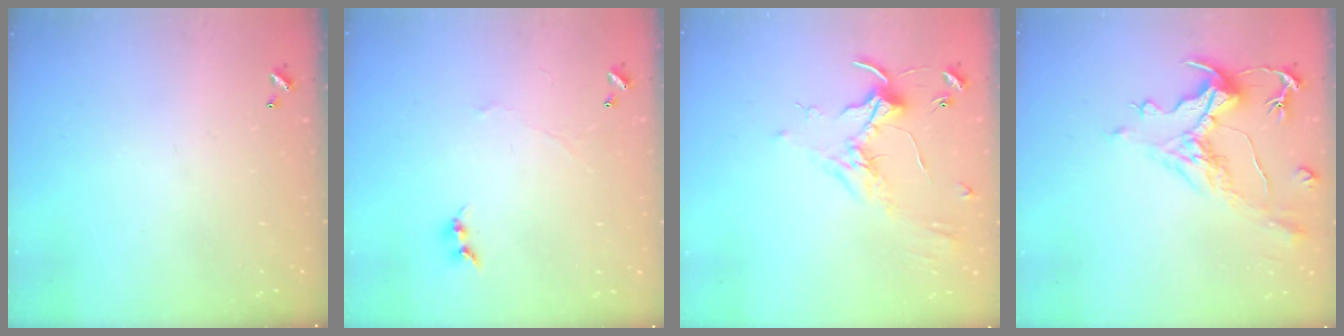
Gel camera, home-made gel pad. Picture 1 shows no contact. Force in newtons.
{"total": 1.5, "press": 1.4, "slide": 0.5}
{"total": 1.7, "press": 1.6, "slide": 0.5}
{"total": 1.4, "press": 0.2, "slide": 1.4}